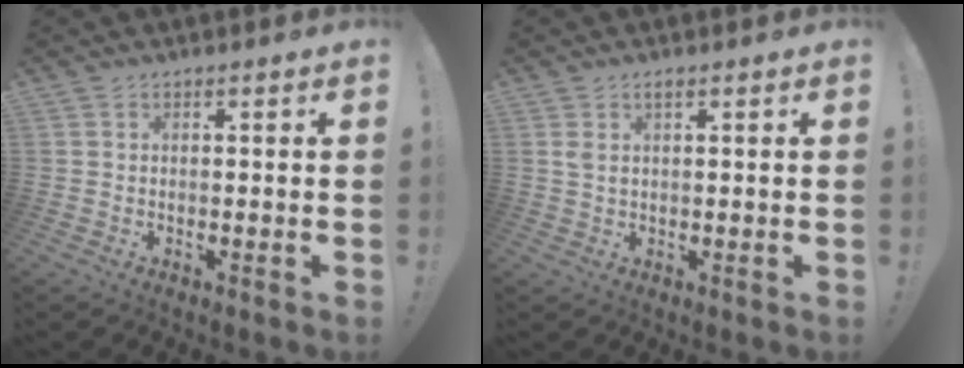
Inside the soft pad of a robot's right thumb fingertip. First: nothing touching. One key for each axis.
{"total": 2.0, "fx": 1.0, "fy": 0.7, "fz": 1.6, "tx": -0.034, "ty": 0.003, "tz": 0.017}